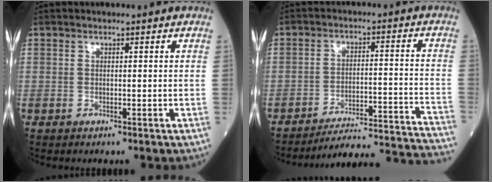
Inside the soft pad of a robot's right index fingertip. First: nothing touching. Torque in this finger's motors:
{"motor_torque": [-1.22, -0.92, -1.05, -0.21]}